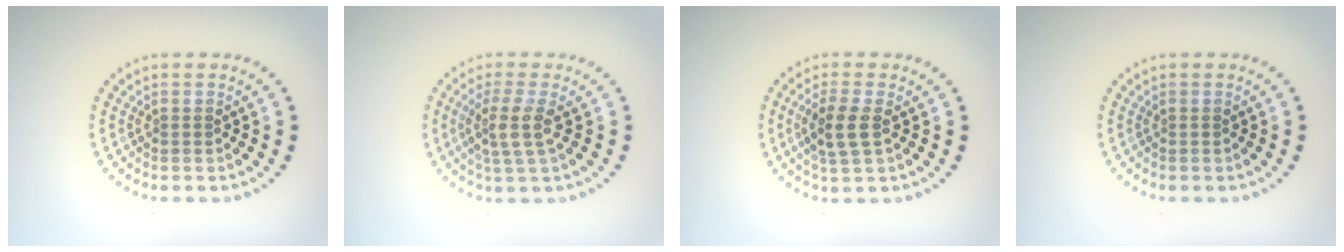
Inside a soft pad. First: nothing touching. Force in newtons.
{"total": 2.9, "press": 2.4, "slide": 1.7}
{"total": 2.9, "press": 2.7, "slide": 1.0}
{"total": 0.0}